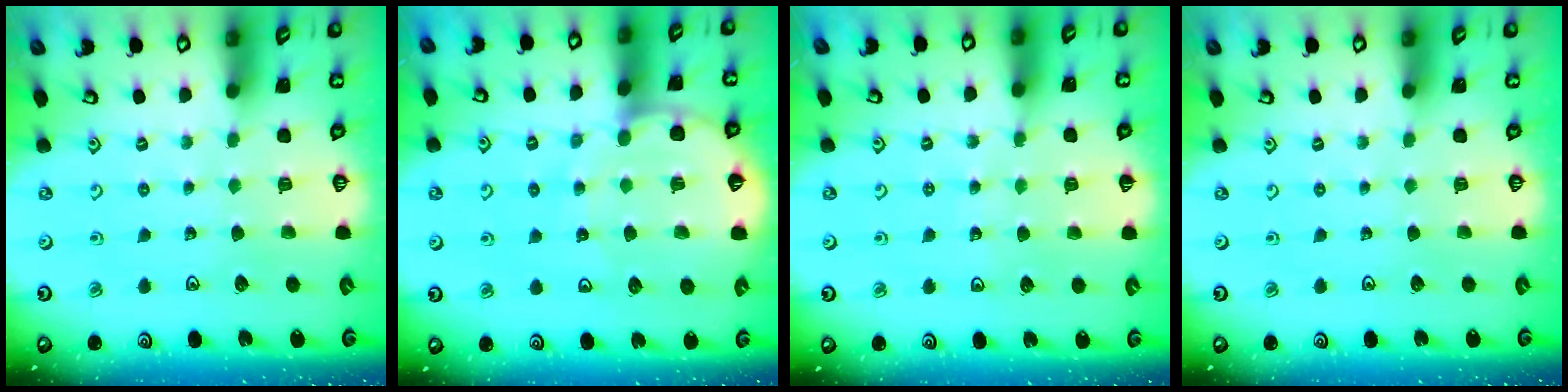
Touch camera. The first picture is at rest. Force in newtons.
{"total": 9.3, "press": 9.2, "slide": 1.2}
{"total": 4.6, "press": 4.2, "slide": 1.9}
{"total": 0.0}